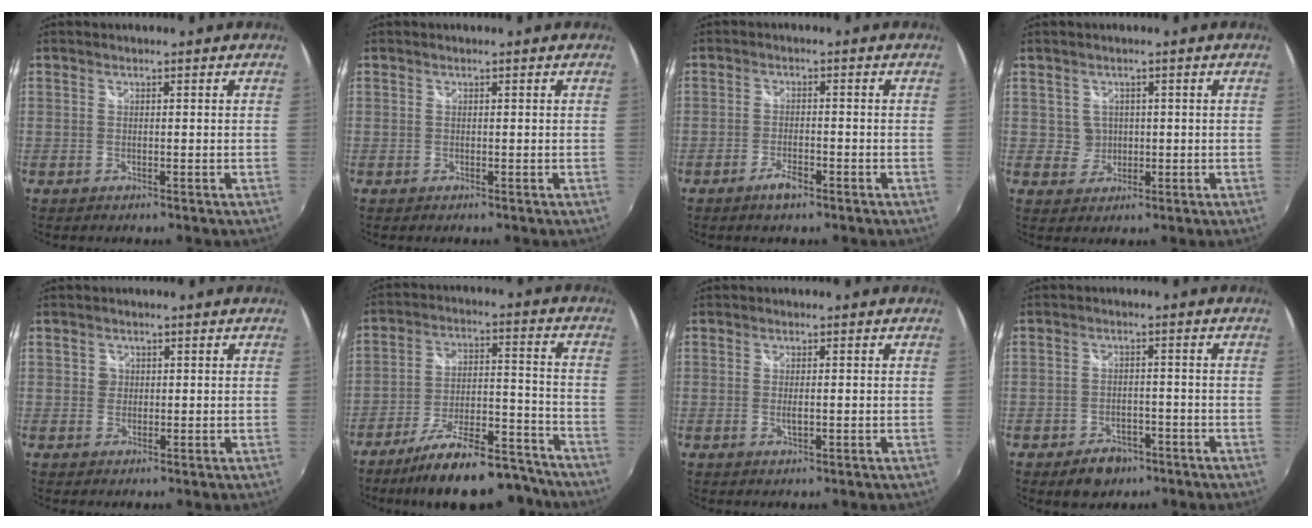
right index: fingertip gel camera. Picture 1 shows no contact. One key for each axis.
{"total": 0.0}
{"total": 3.2, "fx": -2.3, "fy": 0.8, "fz": 2.1, "tx": -0.052, "ty": -0.002, "tz": -0.044}
{"total": 2.5, "fx": 0.4, "fy": 2.5, "fz": 0.0, "tx": 0.003, "ty": 0.008, "tz": 0.009}
{"total": 1.7, "fx": 0.3, "fy": 1.6, "fz": 0.2, "tx": 0.001, "ty": 0.003, "tz": 0.002}
{"total": 20.5, "fx": -17.3, "fy": 5.9, "fz": 9.4, "tx": -0.160, "ty": 0.009, "tz": -0.245}
{"total": 1.7, "fx": -0.2, "fy": 0.6, "fz": 1.6, "tx": -0.029, "ty": -0.003, "tz": -0.001}
{"total": 5.8, "fx": -3.9, "fy": 3.7, "fz": 2.3, "tx": -0.058, "ty": 0.003, "tz": -0.046}